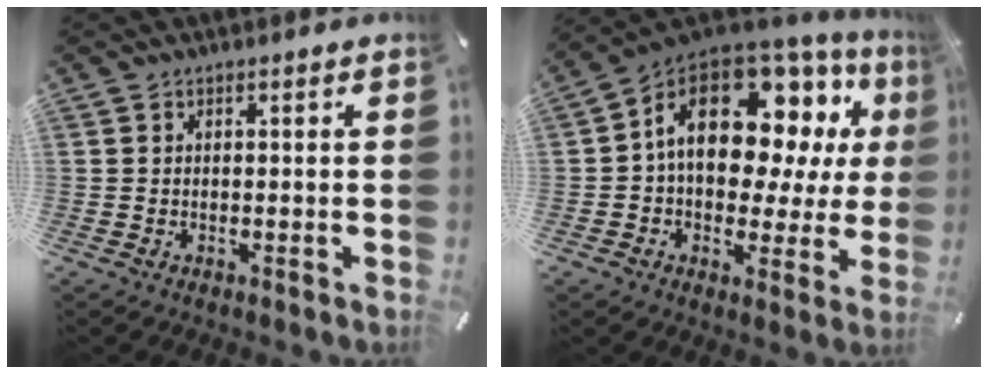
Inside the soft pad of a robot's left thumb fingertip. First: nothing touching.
{"total": 18.1, "force": [5.5, 11.6, 12.7], "torque": [-0.209, -0.030, 0.094]}